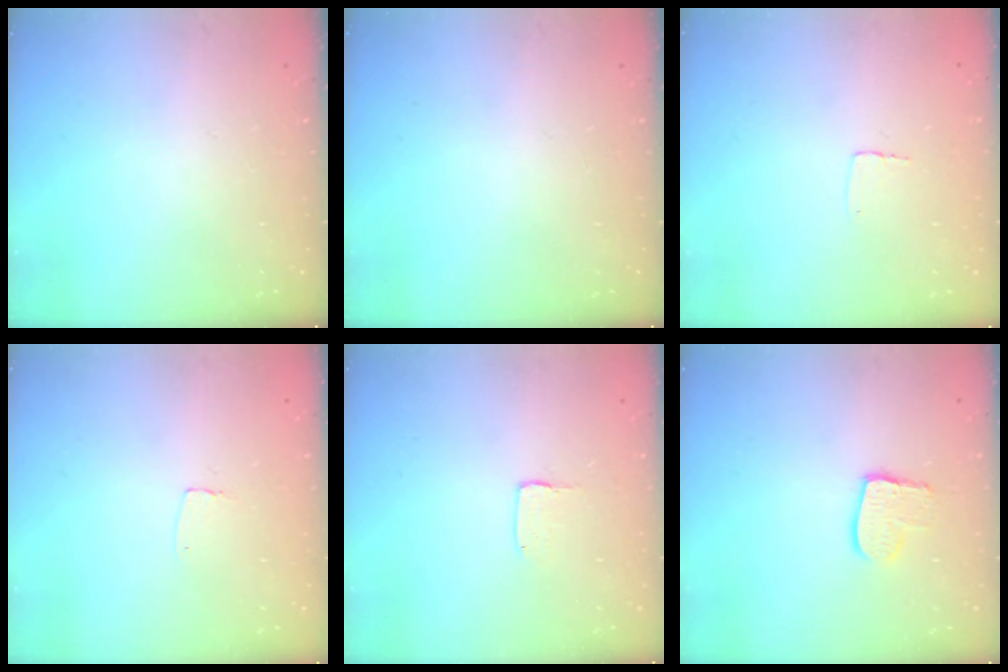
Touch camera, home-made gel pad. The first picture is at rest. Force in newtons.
{"total": 0.0}
{"total": 2.7, "press": 2.7, "slide": 0.1}
{"total": 3.5, "press": 3.5, "slide": 0.3}
{"total": 1.7, "press": 1.6, "slide": 0.1}
{"total": 9.9, "press": 9.9, "slide": 0.8}